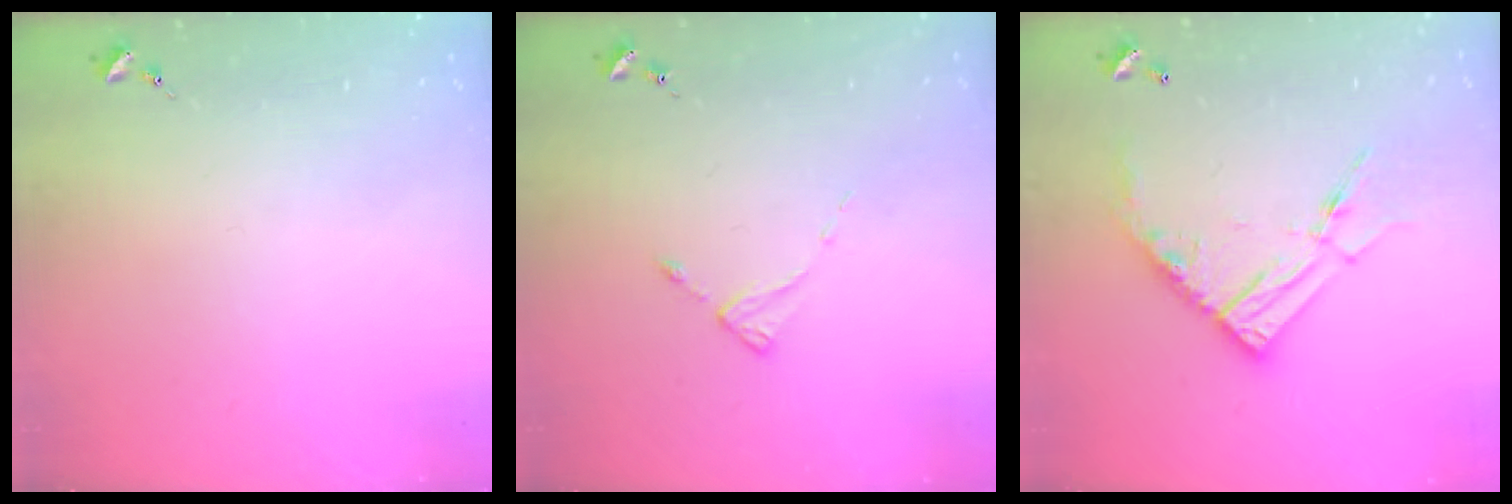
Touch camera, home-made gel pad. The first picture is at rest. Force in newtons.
{"total": 1.9, "press": 1.8, "slide": 0.3}
{"total": 14.1, "press": 14.0, "slide": 1.4}